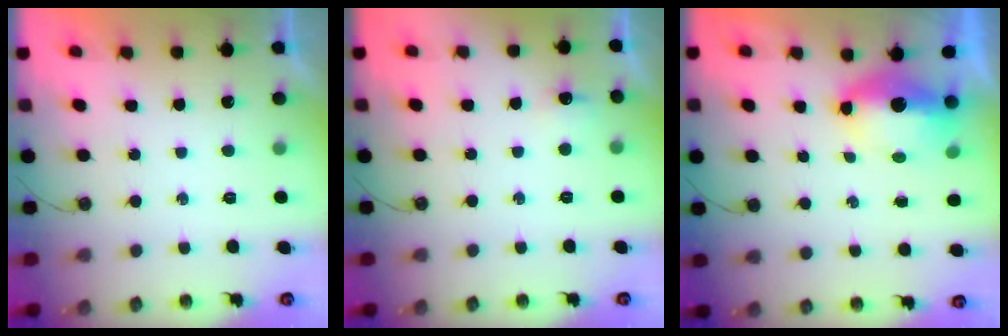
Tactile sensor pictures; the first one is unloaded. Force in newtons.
{"total": 5.6, "press": 5.5, "slide": 1.2}
{"total": 7.3, "press": 7.1, "slide": 1.6}